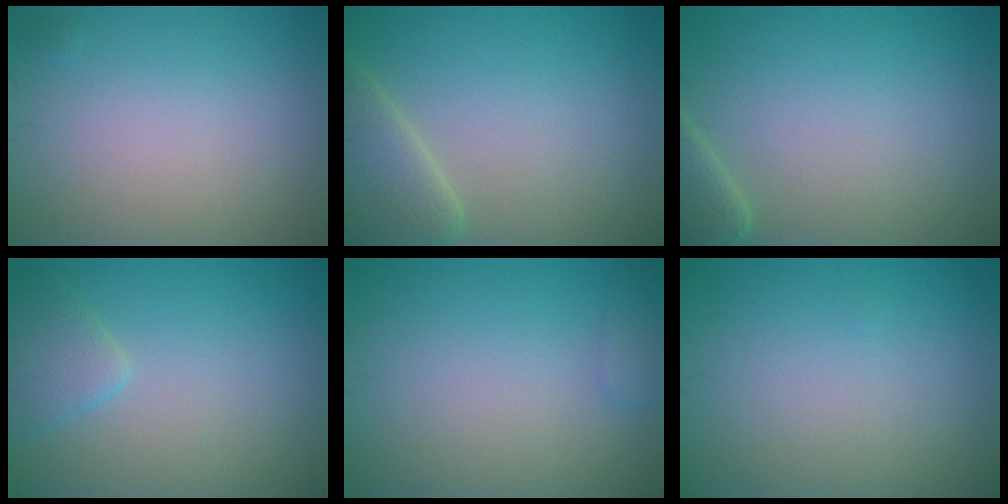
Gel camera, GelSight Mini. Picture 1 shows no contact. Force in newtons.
{"total": 4.4, "press": 4.4, "slide": 0.6}
{"total": 2.4, "press": 2.3, "slide": 0.4}
{"total": 2.2, "press": 2.2, "slide": 0.2}
{"total": 1.1, "press": 1.1, "slide": 0.1}
{"total": 0.0}